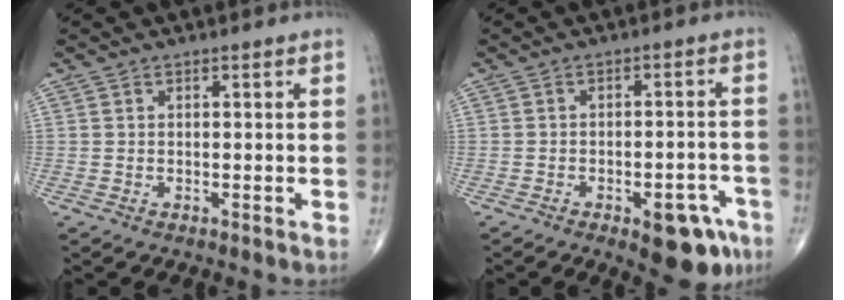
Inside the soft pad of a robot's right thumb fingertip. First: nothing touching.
{"total": 9.7, "force": [-5.3, 4.2, 6.9], "torque": [-0.060, 0.032, -0.064]}